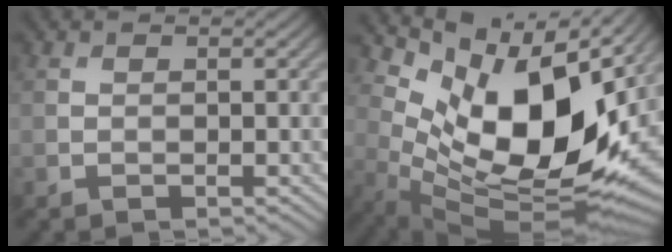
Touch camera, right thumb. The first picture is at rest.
{"total": 15.2, "force": [3.8, 7.5, 12.6], "torque": [-0.217, -0.025, 0.073]}